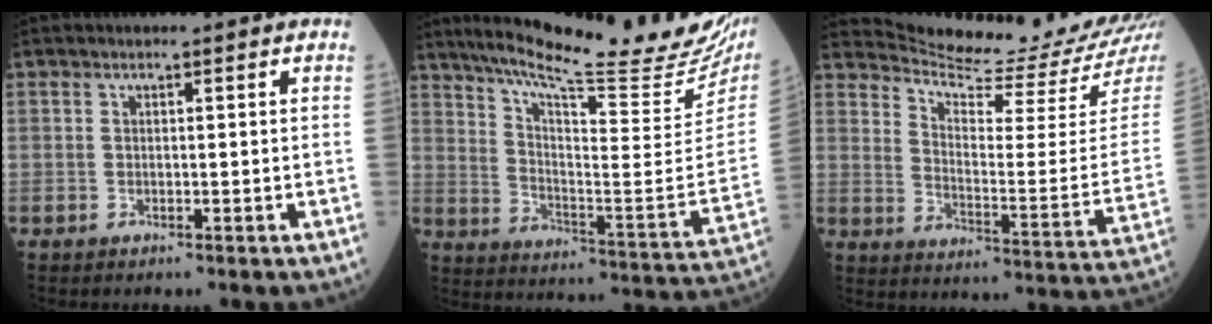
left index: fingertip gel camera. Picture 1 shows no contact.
{"total": 29.1, "force": [25.1, 1.8, 14.6], "torque": [-0.235, -0.078, 0.334]}
{"total": 18.8, "force": [18.0, -0.7, 5.2], "torque": [-0.097, -0.106, 0.243]}